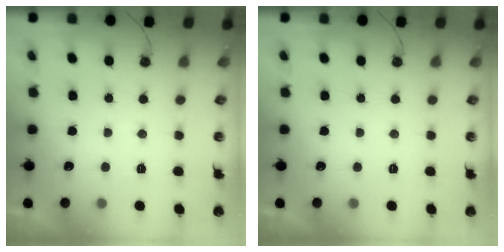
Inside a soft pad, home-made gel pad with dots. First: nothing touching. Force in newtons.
{"total": 0.0}